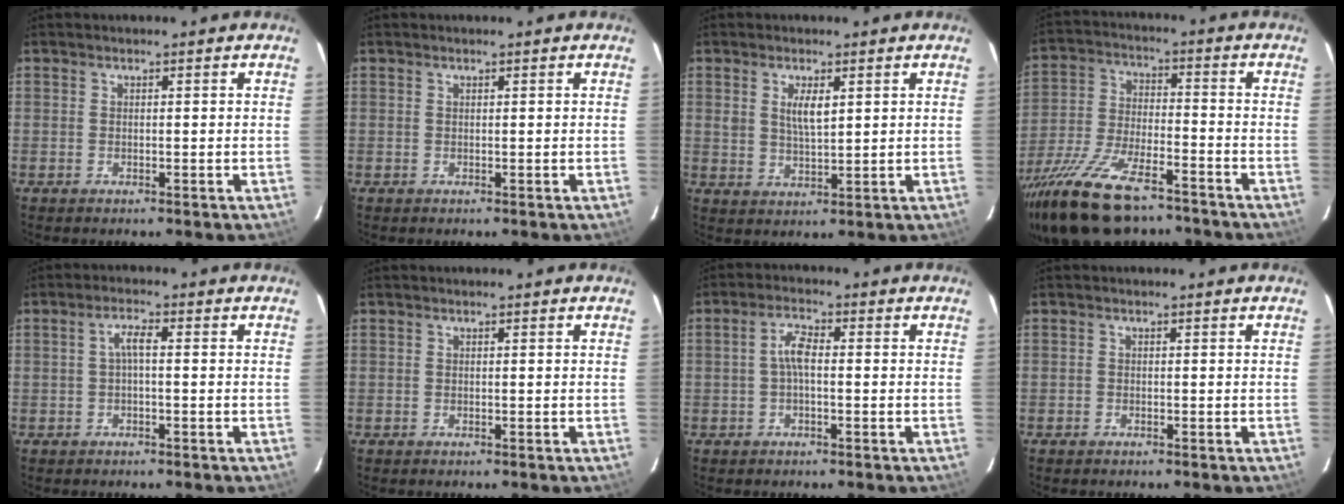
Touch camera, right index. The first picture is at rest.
{"total": 0.0}
{"total": 4.5, "force": [1.7, 1.7, 3.8], "torque": [-0.069, -0.002, 0.036]}
{"total": 20.3, "force": [-15.1, 6.9, 11.7], "torque": [-0.242, -0.043, -0.260]}
{"total": 2.5, "force": [-0.2, 0.5, 2.4], "torque": [-0.050, 0.009, -0.002]}
{"total": 0.0}
{"total": 3.5, "force": [-0.3, 1.3, 3.3], "torque": [-0.068, 0.012, -0.007]}
{"total": 0.5, "force": [-0.5, 0.3, 0.0], "torque": [-0.001, 0.001, -0.010]}